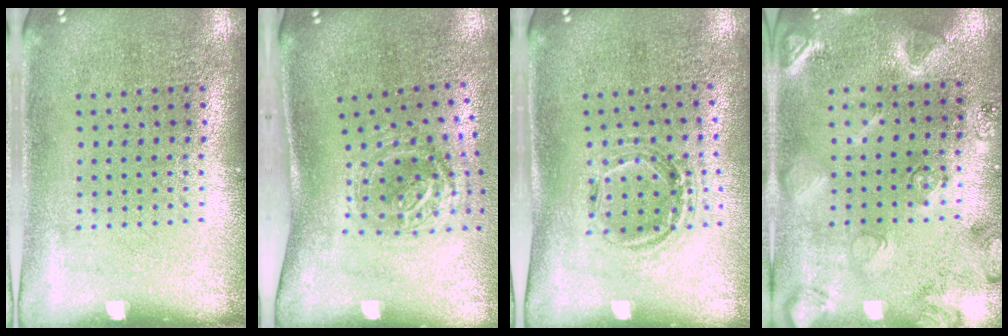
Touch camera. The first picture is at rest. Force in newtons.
{"total": 1.7, "press": 1.2, "slide": 1.2}
{"total": 1.0, "press": 1.0, "slide": 0.1}
{"total": 2.5, "press": 2.5, "slide": 0.1}